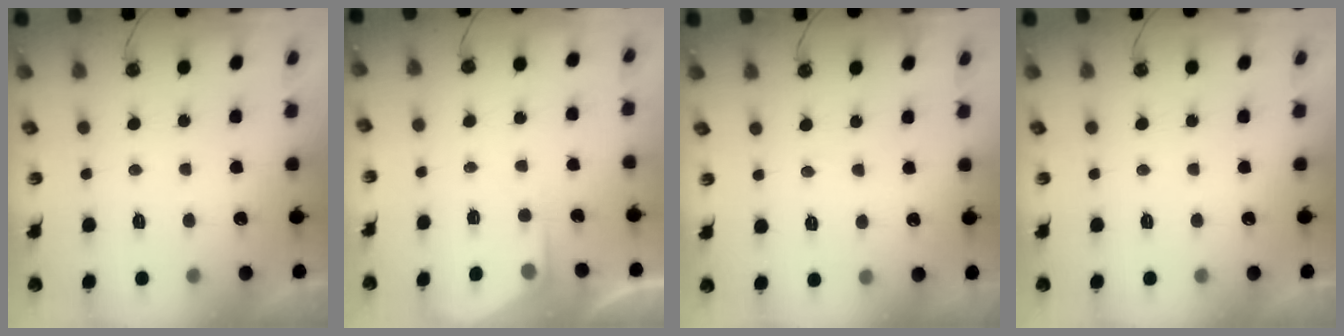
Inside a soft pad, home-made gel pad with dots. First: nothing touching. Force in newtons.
{"total": 3.0, "press": 2.9, "slide": 0.4}
{"total": 2.9, "press": 2.9, "slide": 0.5}
{"total": 0.0}